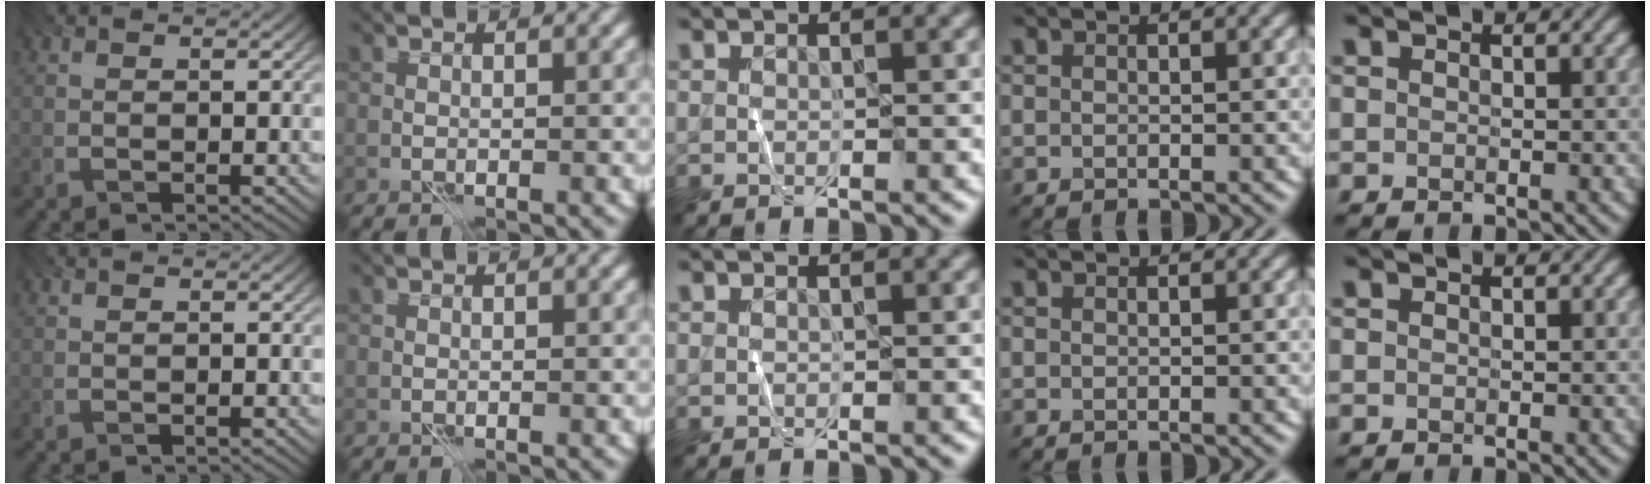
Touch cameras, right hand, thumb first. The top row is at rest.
{}